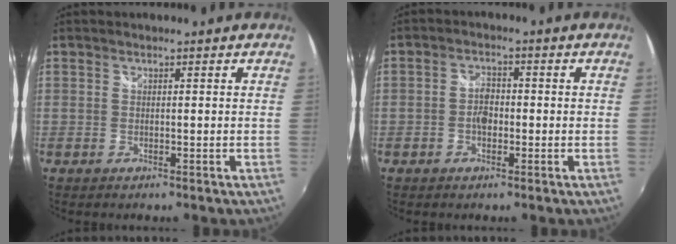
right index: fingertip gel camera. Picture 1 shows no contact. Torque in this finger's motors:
{"motor_torque": [0.71, -0.29, 0.05, 0.05]}